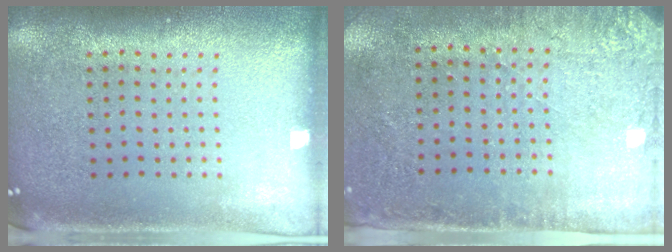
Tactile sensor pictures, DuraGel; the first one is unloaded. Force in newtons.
{"total": 2.8, "press": 2.3, "slide": 1.6}